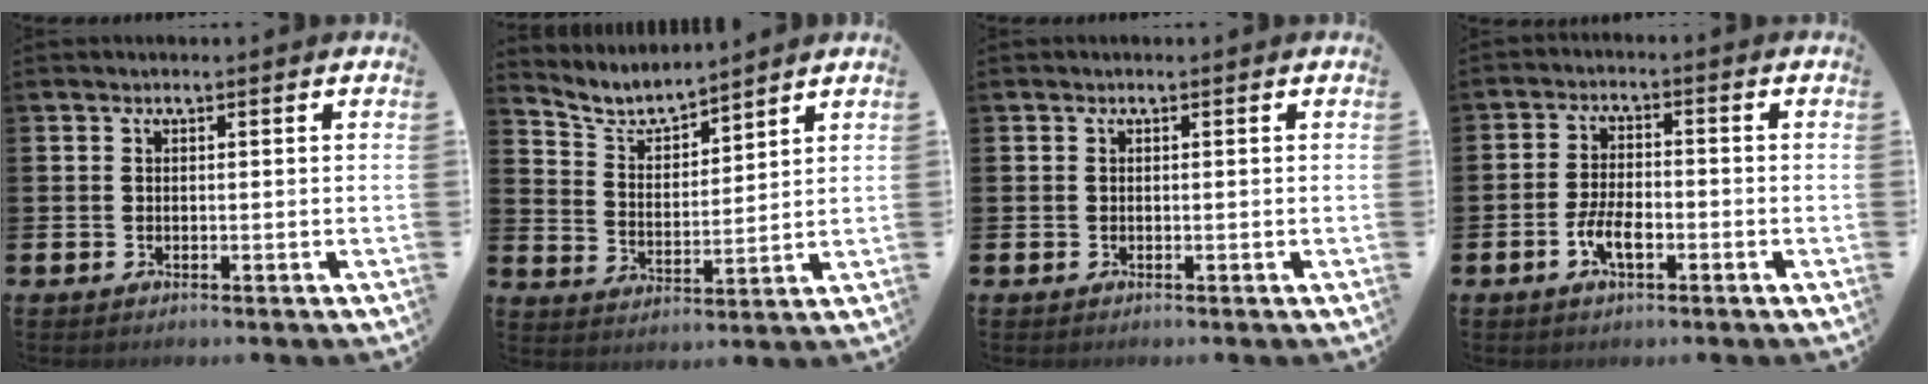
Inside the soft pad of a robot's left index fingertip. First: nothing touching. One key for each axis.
{"total": 4.9, "fx": 4.6, "fy": 1.2, "fz": 1.0, "tx": -0.043, "ty": -0.034, "tz": 0.077}
{"total": 0.0}
{"total": 4.2, "fx": -1.5, "fy": 1.8, "fz": 3.4, "tx": -0.059, "ty": 0.002, "tz": -0.031}